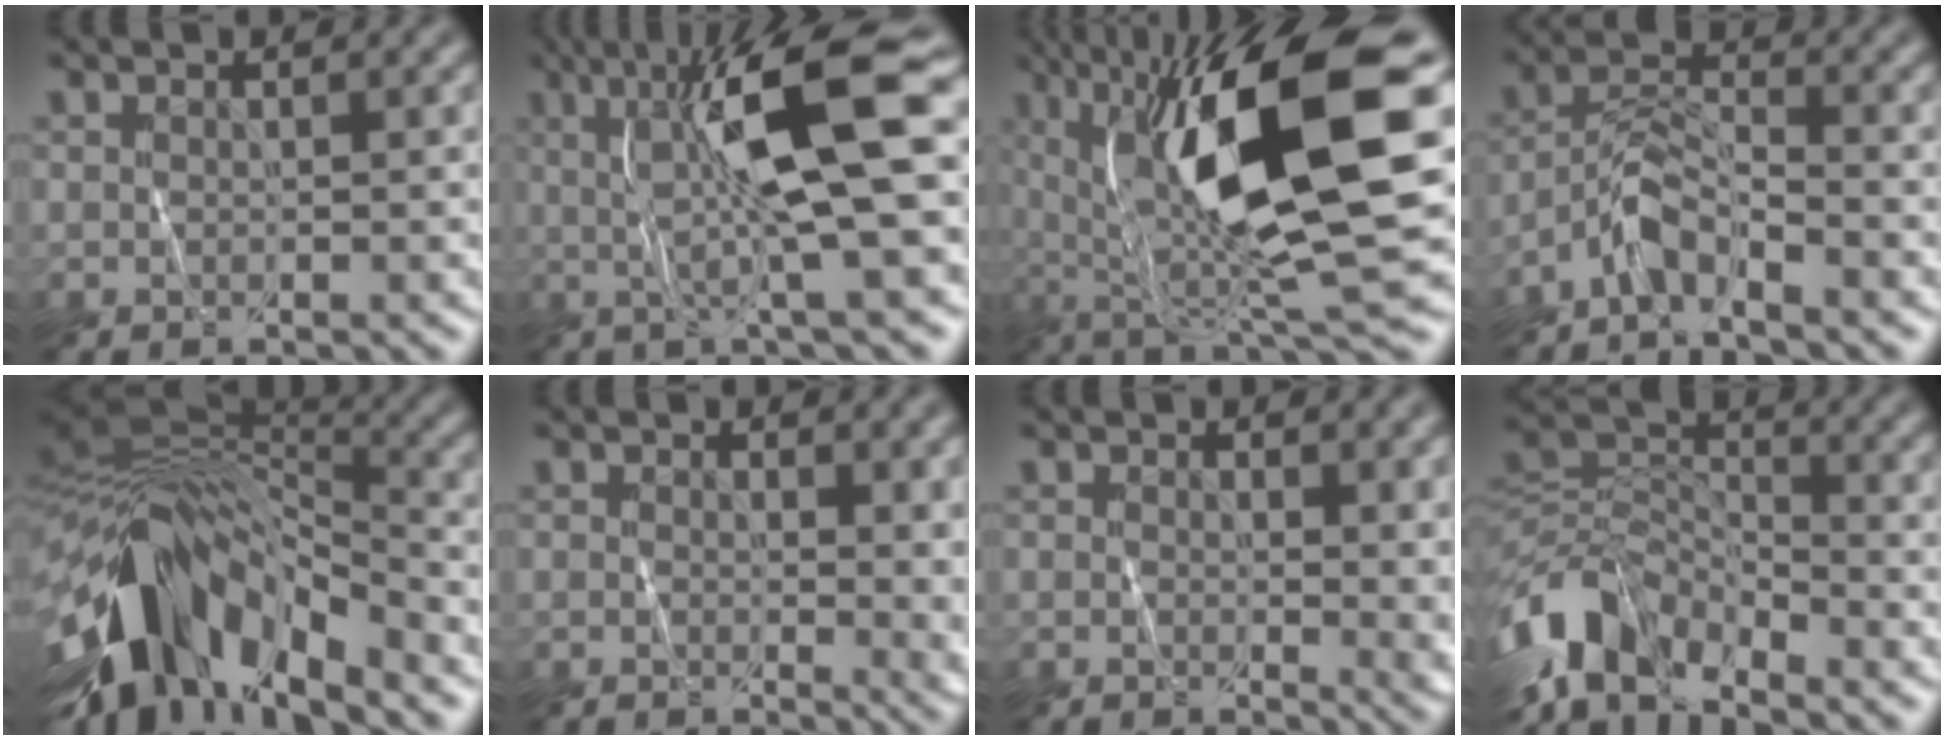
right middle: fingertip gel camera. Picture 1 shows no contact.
{"total": 10.5, "force": [2.0, 2.0, 10.1], "torque": [-0.164, 0.000, 0.039]}
{"total": 15.3, "force": [3.2, 3.5, 14.5], "torque": [-0.246, 0.004, 0.054]}
{"total": 3.2, "force": [-2.6, 0.5, 1.8], "torque": [-0.037, 0.013, -0.059]}
{"total": 13.7, "force": [-5.2, 6.6, 10.8], "torque": [-0.209, 0.013, -0.093]}
{"total": 4.3, "force": [0.3, 2.0, 3.8], "torque": [-0.030, -0.004, 0.005]}
{"total": 3.8, "force": [0.3, 1.6, 3.4], "torque": [-0.030, -0.005, 0.006]}
{"total": 7.3, "force": [-4.9, 3.6, 4.1], "torque": [-0.075, -0.001, -0.107]}